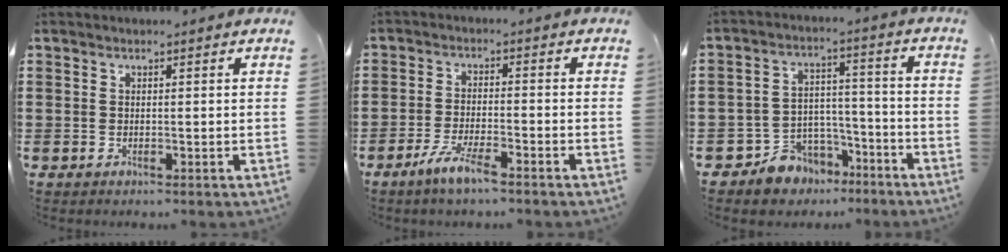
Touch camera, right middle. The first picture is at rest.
{"total": 4.9, "force": [-3.7, 0.5, 3.2], "torque": [-0.072, -0.006, -0.071]}
{"total": 6.6, "force": [-5.5, 3.6, 0.2], "torque": [-0.022, 0.021, -0.110]}